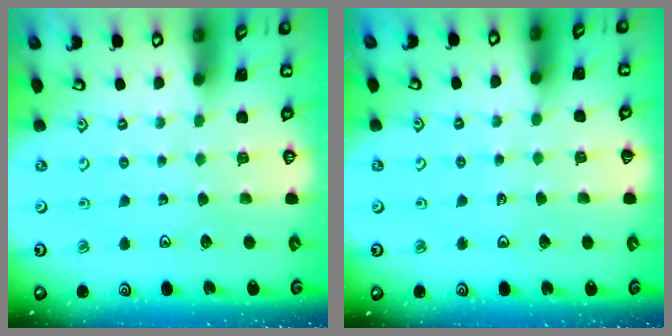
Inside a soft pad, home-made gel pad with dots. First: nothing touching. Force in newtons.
{"total": 2.9, "press": 2.9, "slide": 0.2}